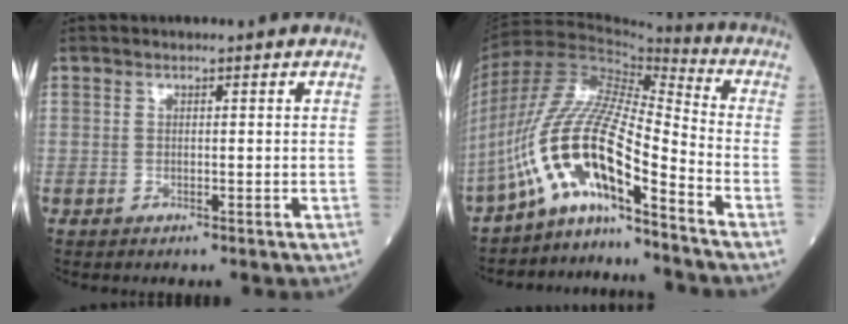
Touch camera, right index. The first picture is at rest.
{"total": 14.4, "force": [-9.1, 1.9, 11.0], "torque": [-0.230, 0.024, -0.165]}